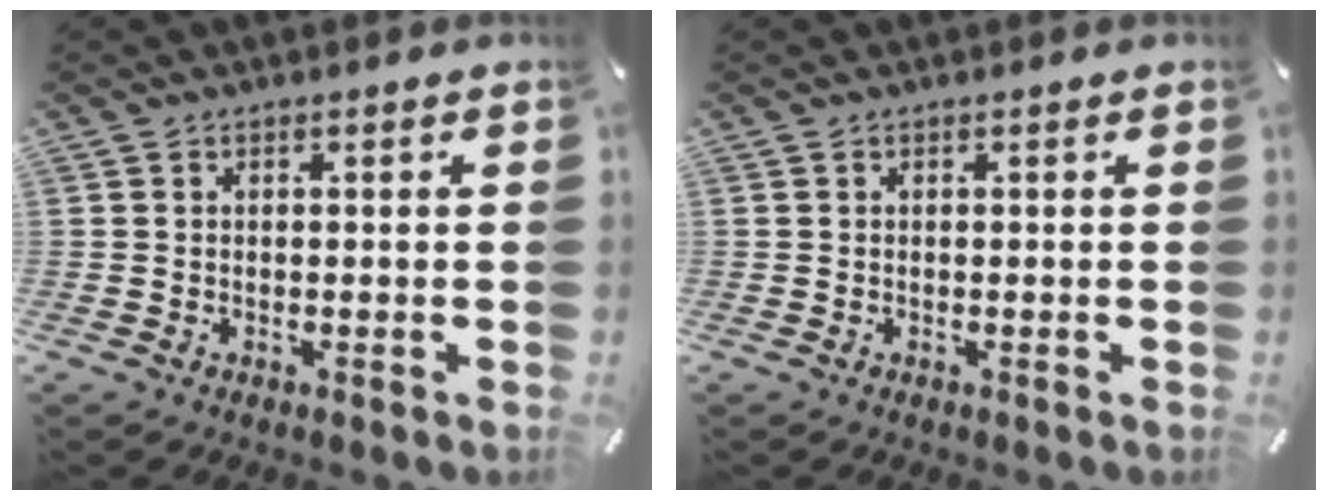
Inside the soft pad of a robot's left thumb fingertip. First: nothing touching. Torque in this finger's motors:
{"motor_torque": [0.01, -0.01, 0.01, 0.04, 0.00]}